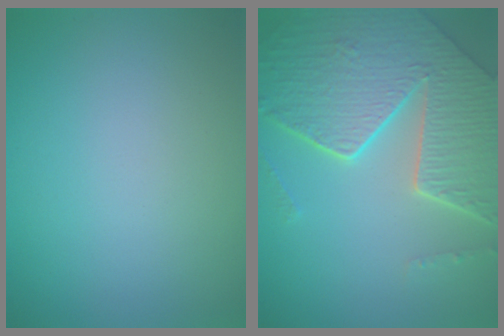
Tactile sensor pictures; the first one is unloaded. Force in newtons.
{"total": 8.3, "press": 5.9, "slide": 5.9}